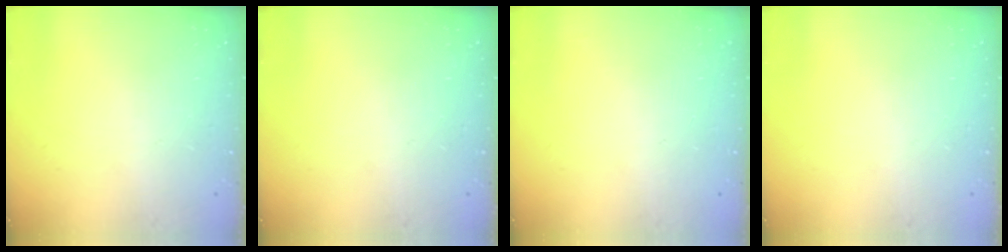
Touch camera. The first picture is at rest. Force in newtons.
{"total": 0.0}
{"total": 0.0}
{"total": 0.0}